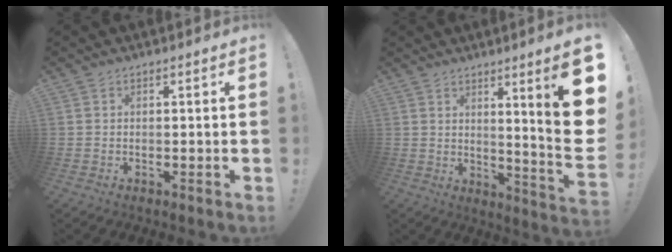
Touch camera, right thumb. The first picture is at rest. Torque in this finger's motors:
{"motor_torque": [0.20, 0.82, 1.42, 0.50, 0.11]}